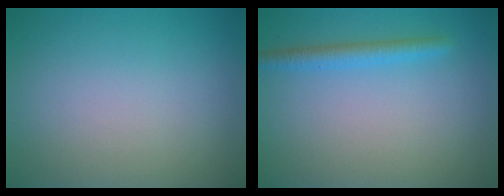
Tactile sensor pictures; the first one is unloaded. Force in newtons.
{"total": 2.0, "press": 2.0, "slide": 0.1}